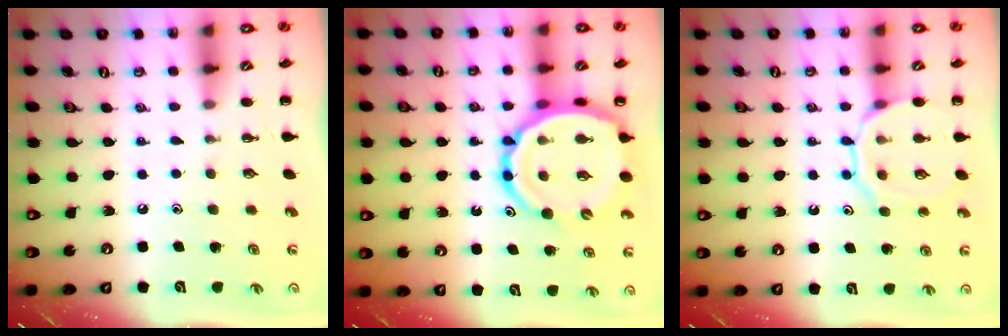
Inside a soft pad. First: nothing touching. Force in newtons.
{"total": 15.9, "press": 15.4, "slide": 3.9}
{"total": 11.4, "press": 11.4, "slide": 0.8}